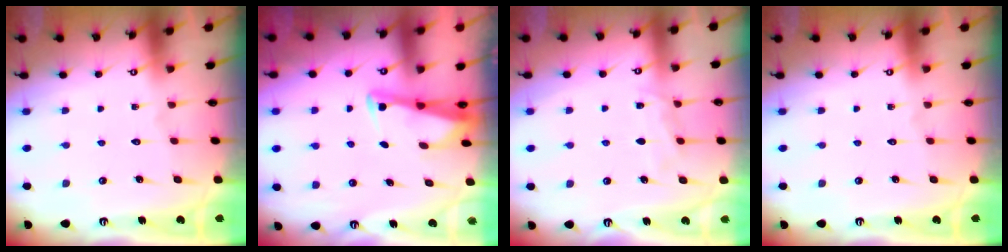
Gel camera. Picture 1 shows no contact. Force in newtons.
{"total": 2.9, "press": 2.9, "slide": 0.3}
{"total": 5.7, "press": 5.6, "slide": 0.6}
{"total": 0.0}